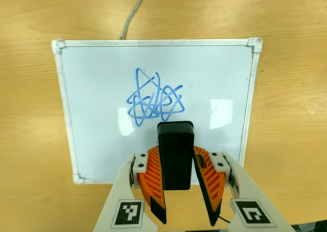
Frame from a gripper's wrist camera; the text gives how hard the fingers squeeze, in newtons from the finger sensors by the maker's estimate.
{"total": 5.6, "left": 5.4, "right": 5.8}